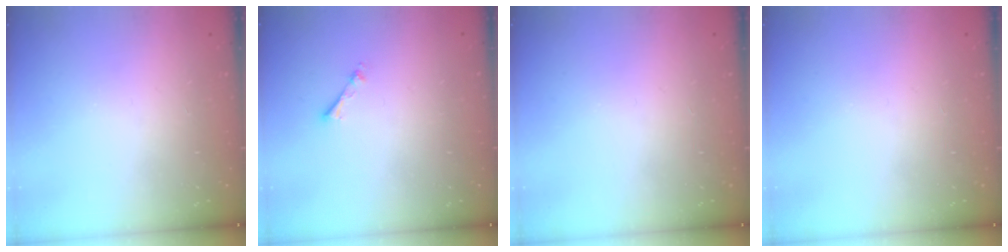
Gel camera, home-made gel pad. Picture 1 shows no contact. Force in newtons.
{"total": 2.7, "press": 2.7, "slide": 0.4}
{"total": 0.0}
{"total": 0.0}